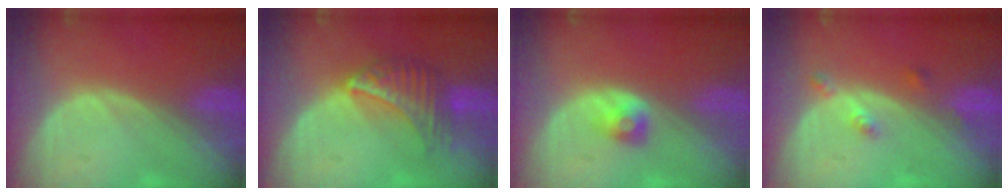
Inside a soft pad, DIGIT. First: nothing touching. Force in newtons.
{"total": 6.6, "press": 6.5, "slide": 1.0}
{"total": 2.3, "press": 2.2, "slide": 0.7}
{"total": 2.7, "press": 2.3, "slide": 1.5}